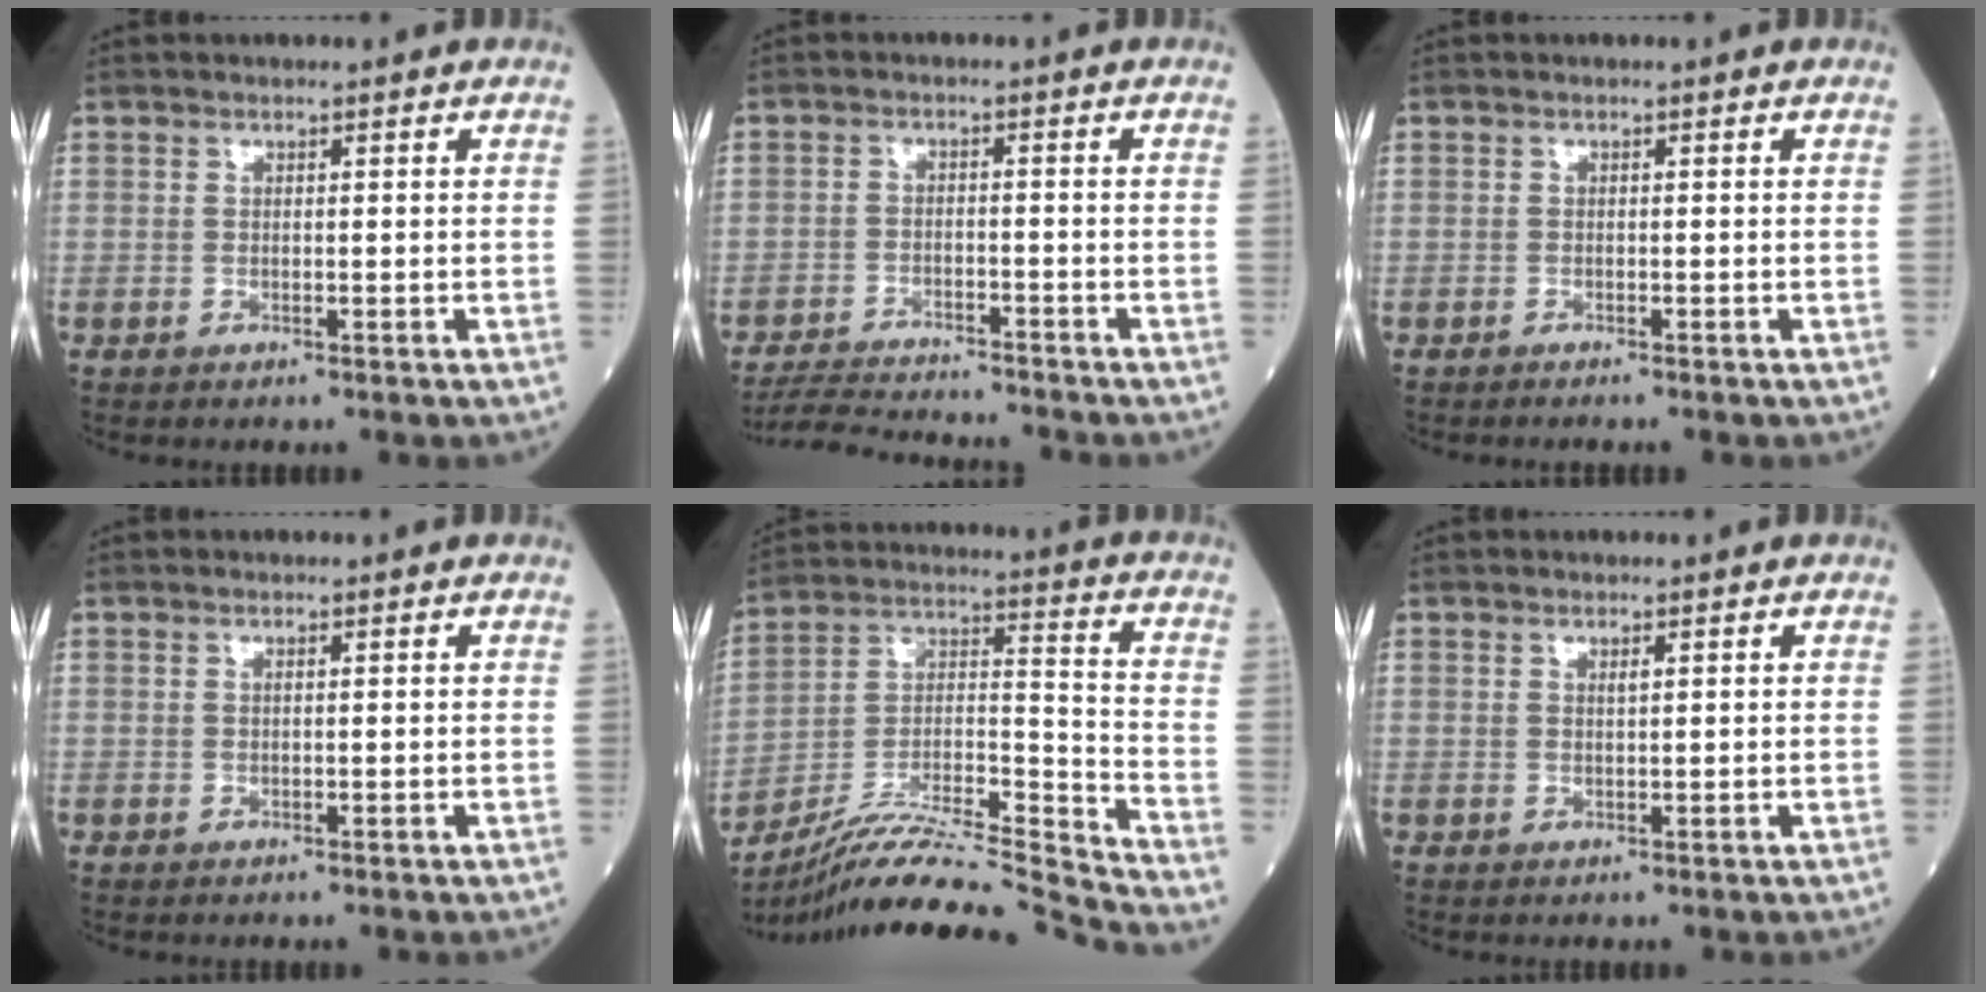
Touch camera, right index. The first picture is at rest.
{"total": 9.1, "force": [-8.8, 0.4, 2.1], "torque": [-0.032, -0.006, -0.146]}
{"total": 0.9, "force": [-0.8, -0.1, 0.3], "torque": [-0.003, 0.000, -0.013]}
{"total": 0.0}
{"total": 20.3, "force": [-19.2, -2.3, 6.4], "torque": [-0.126, 0.004, -0.328]}
{"total": 0.7, "force": [0.4, 0.1, 0.6], "torque": [-0.014, -0.002, 0.006]}